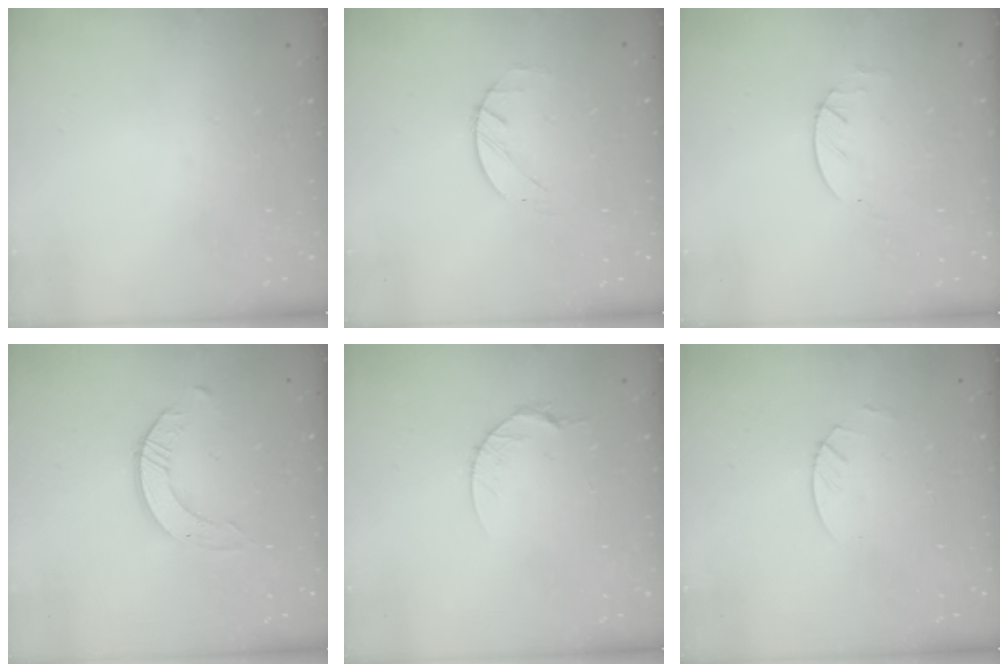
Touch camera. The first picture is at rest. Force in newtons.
{"total": 1.4, "press": 1.3, "slide": 0.2}
{"total": 1.9, "press": 1.9, "slide": 0.3}
{"total": 2.5, "press": 2.5, "slide": 0.3}
{"total": 4.7, "press": 4.7, "slide": 0.6}
{"total": 3.0, "press": 3.0, "slide": 0.3}